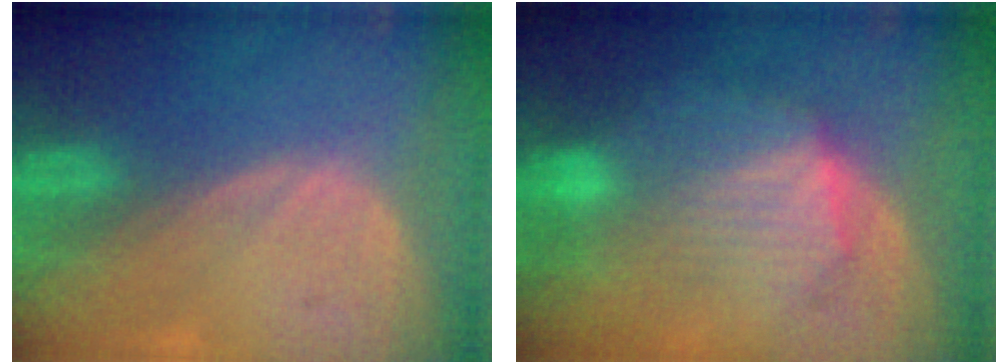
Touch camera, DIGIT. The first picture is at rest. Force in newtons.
{"total": 8.0, "press": 8.0, "slide": 0.3}